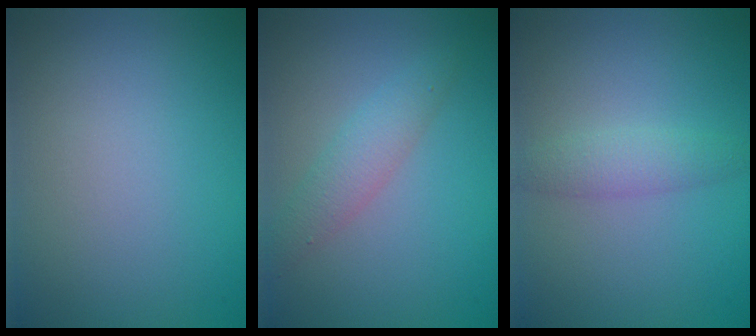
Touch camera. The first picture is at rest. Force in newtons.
{"total": 2.3, "press": 2.3, "slide": 0.1}
{"total": 1.9, "press": 1.9, "slide": 0.0}